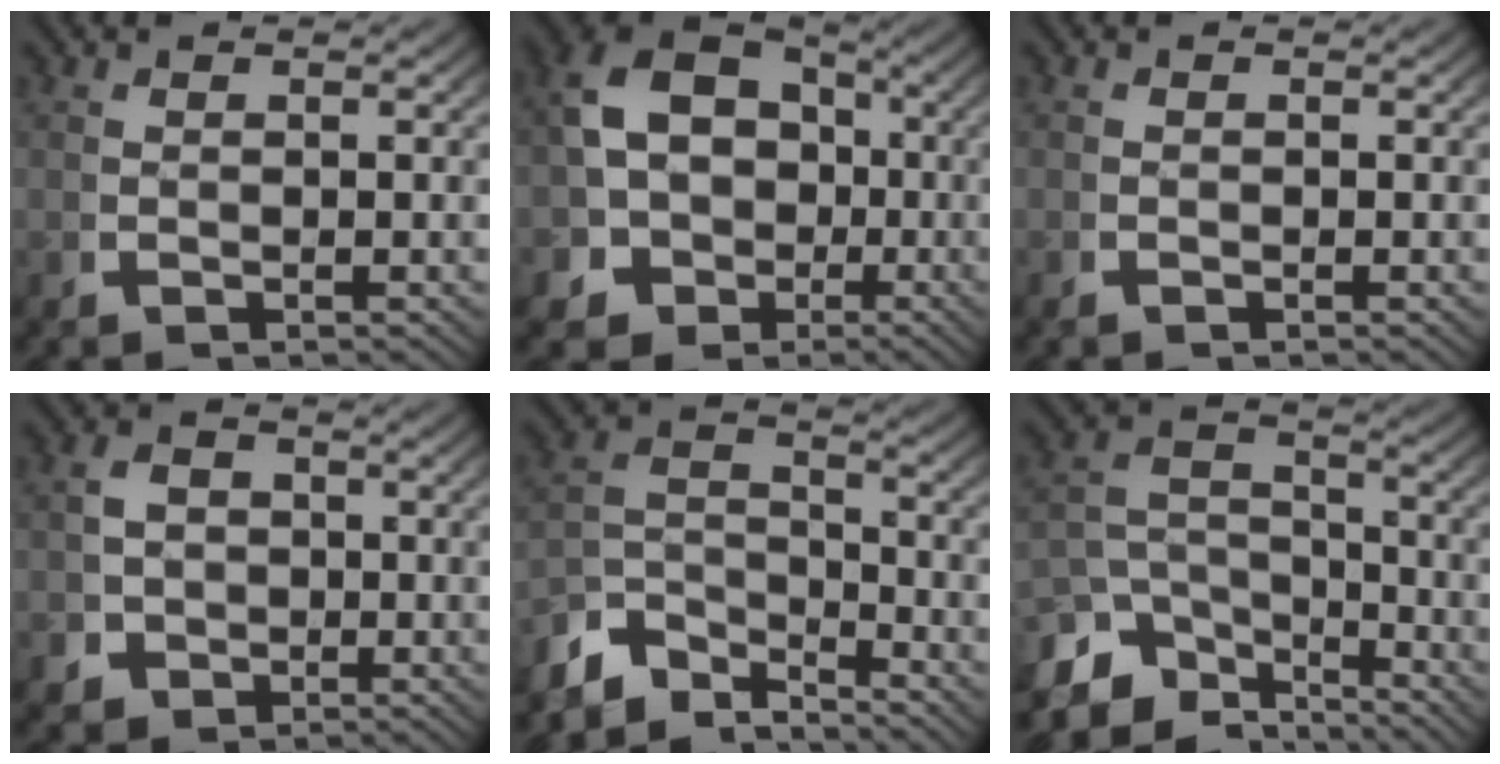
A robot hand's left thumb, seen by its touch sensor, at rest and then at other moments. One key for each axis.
{"total": 13.6, "fx": -1.9, "fy": 11.8, "fz": 6.4, "tx": -0.151, "ty": -0.045, "tz": -0.030}
{"total": 0.0}
{"total": 5.9, "fx": -1.5, "fy": 5.1, "fz": 2.5, "tx": -0.051, "ty": -0.022, "tz": -0.020}
{"total": 6.8, "fx": -3.3, "fy": 4.4, "fz": 4.1, "tx": -0.082, "ty": -0.025, "tz": -0.056}
{"total": 8.7, "fx": -3.0, "fy": 6.1, "fz": 5.5, "tx": -0.097, "ty": -0.020, "tz": -0.050}